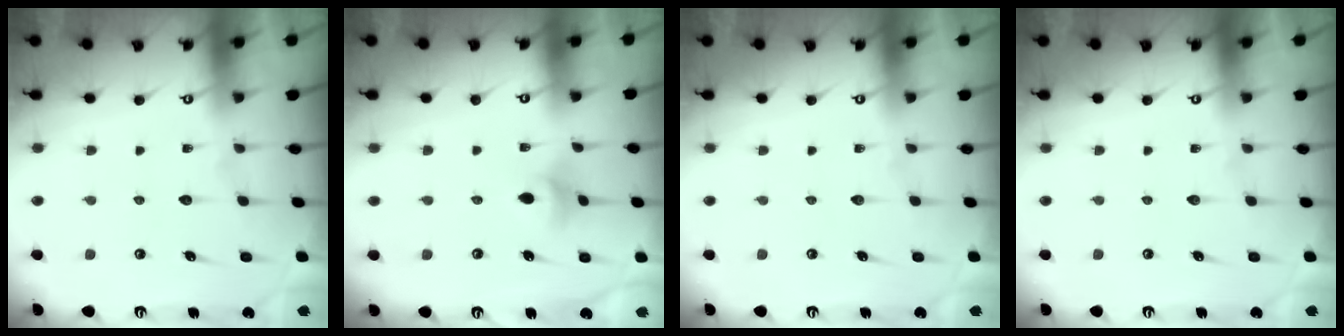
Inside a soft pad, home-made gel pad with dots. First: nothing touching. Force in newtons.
{"total": 3.5, "press": 3.4, "slide": 0.9}
{"total": 0.0}
{"total": 0.0}